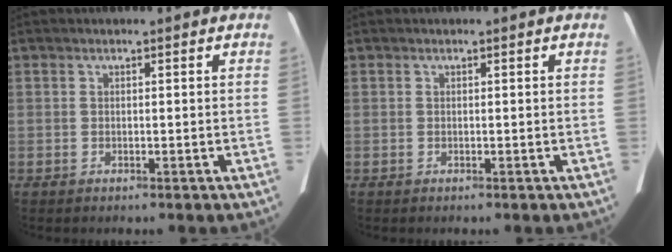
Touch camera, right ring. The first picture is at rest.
{"total": 0.0}